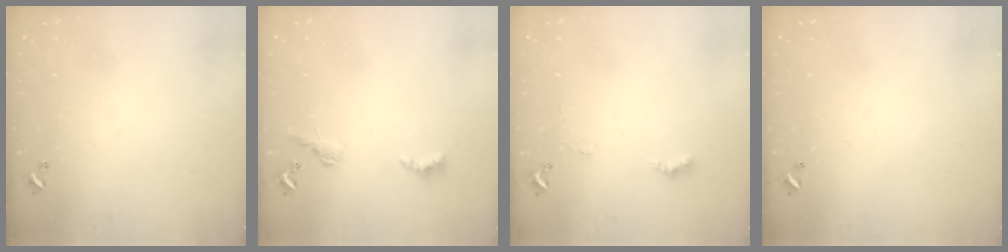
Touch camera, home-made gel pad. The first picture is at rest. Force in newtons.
{"total": 1.9, "press": 1.8, "slide": 0.5}
{"total": 2.1, "press": 2.0, "slide": 0.5}
{"total": 2.8, "press": 2.8, "slide": 0.1}